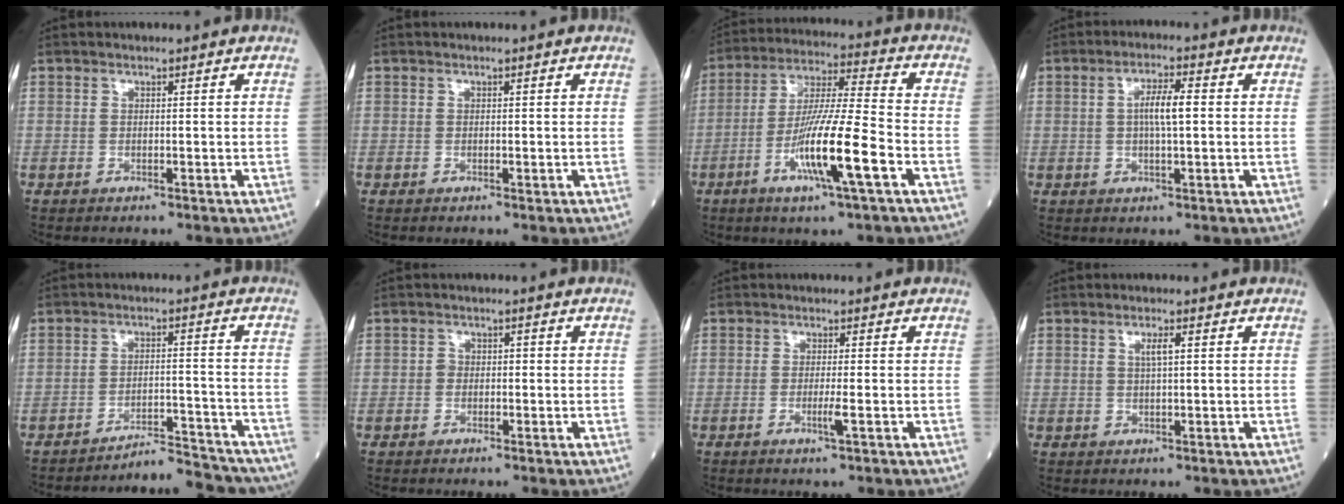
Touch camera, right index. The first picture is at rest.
{"total": 0.0}
{"total": 13.4, "force": [-5.0, 0.2, 12.5], "torque": [-0.233, -0.010, -0.093]}
{"total": 4.9, "force": [0.4, 0.7, 4.8], "torque": [-0.089, 0.007, 0.005]}
{"total": 8.3, "force": [-8.3, 0.8, 0.2], "torque": [0.008, 0.028, -0.116]}
{"total": 1.2, "force": [-0.3, 1.0, 0.5], "torque": [-0.003, 0.005, -0.008]}
{"total": 2.1, "force": [-0.8, -0.3, 1.9], "torque": [-0.040, -0.005, -0.014]}
{"total": 2.1, "force": [0.7, 0.2, 2.0], "torque": [-0.038, -0.001, 0.013]}